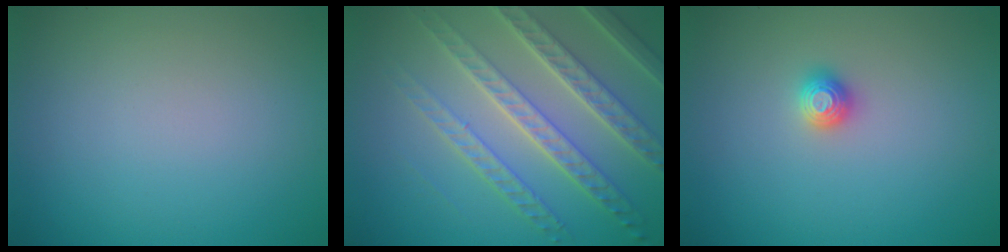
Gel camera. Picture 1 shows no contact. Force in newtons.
{"total": 6.4, "press": 5.2, "slide": 3.9}
{"total": 1.2, "press": 1.2, "slide": 0.2}